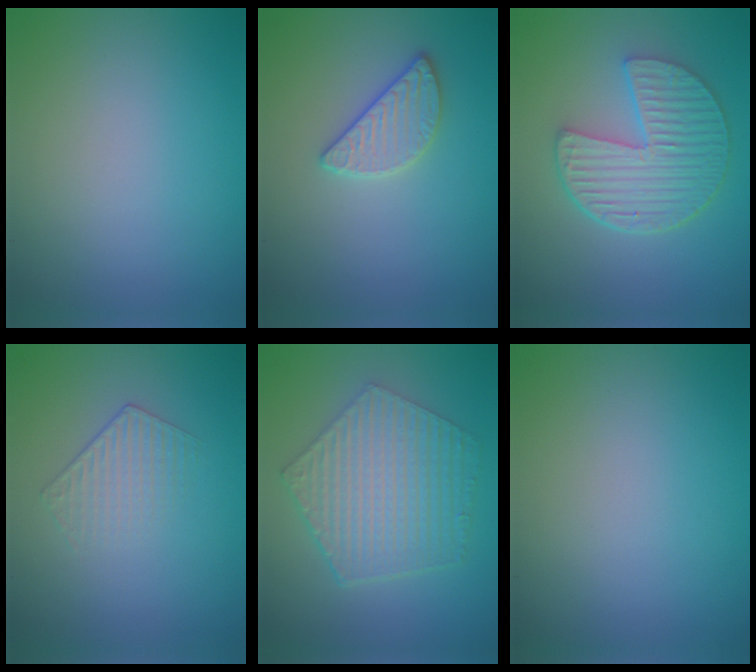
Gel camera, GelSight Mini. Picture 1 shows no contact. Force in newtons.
{"total": 2.6, "press": 2.6, "slide": 0.4}
{"total": 6.3, "press": 4.7, "slide": 4.2}
{"total": 1.5, "press": 0.9, "slide": 1.2}
{"total": 6.9, "press": 5.0, "slide": 4.7}
{"total": 0.0}